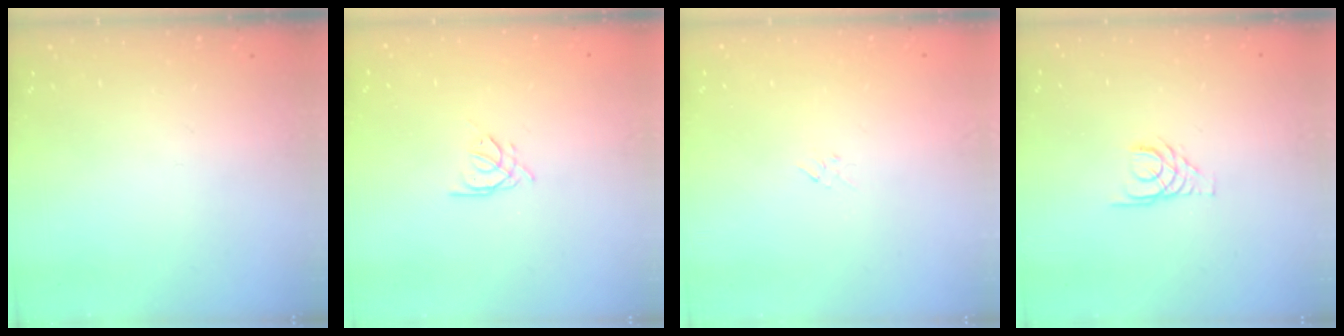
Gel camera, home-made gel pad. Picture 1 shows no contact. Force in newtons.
{"total": 1.9, "press": 1.9, "slide": 0.4}
{"total": 2.3, "press": 2.2, "slide": 0.6}
{"total": 3.6, "press": 3.6, "slide": 0.4}